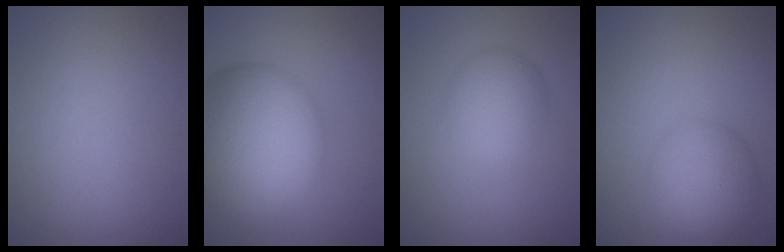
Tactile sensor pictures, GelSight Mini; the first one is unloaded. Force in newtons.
{"total": 13.9, "press": 13.9, "slide": 0.9}
{"total": 3.6, "press": 3.6, "slide": 0.1}
{"total": 4.7, "press": 4.7, "slide": 0.0}